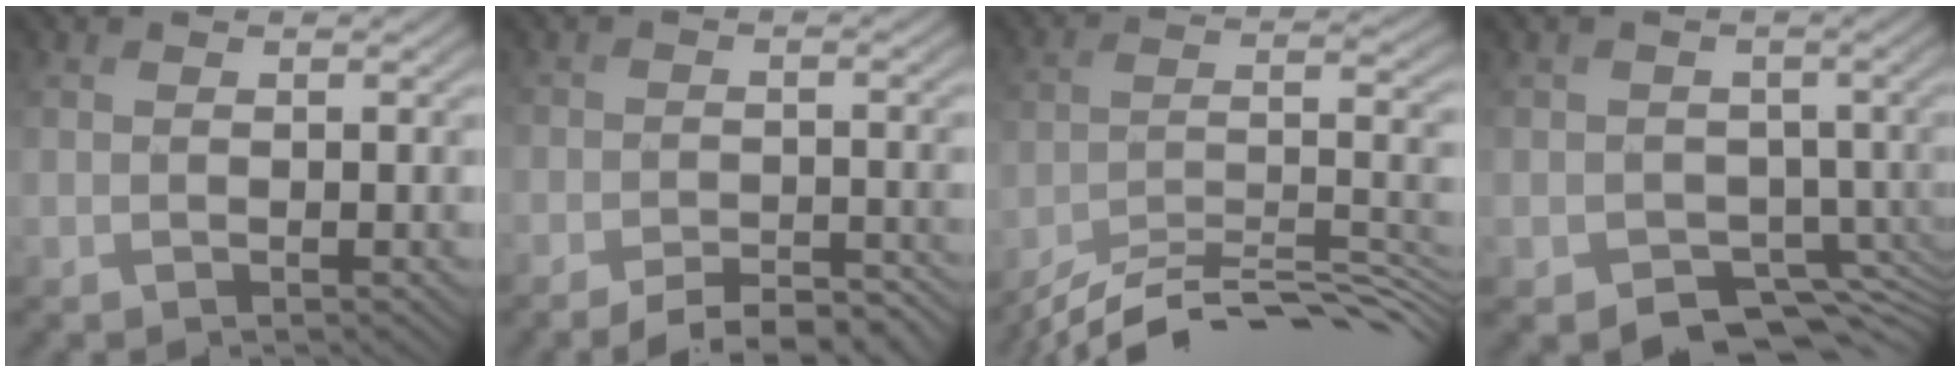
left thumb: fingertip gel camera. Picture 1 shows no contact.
{"total": 5.0, "force": [-4.6, 1.1, 1.6], "torque": [-0.015, -0.006, -0.070]}
{"total": 13.6, "force": [-12.0, 1.8, 6.1], "torque": [-0.093, 0.010, -0.203]}
{"total": 5.9, "force": [-2.2, 5.0, 2.2], "torque": [-0.030, -0.041, -0.037]}